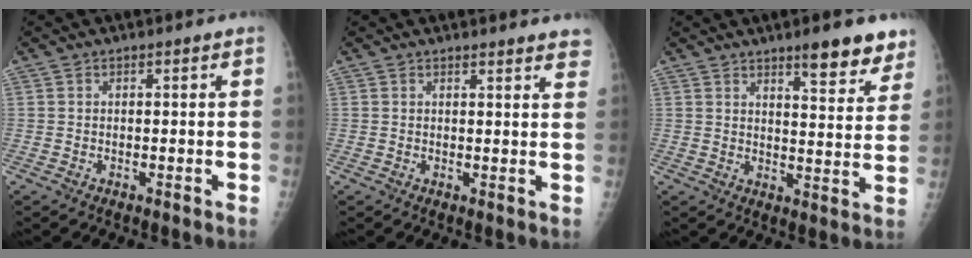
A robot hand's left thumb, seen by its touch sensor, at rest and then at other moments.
{"total": 5.4, "force": [5.0, 1.0, 1.7], "torque": [-0.001, -0.022, 0.040]}
{"total": 10.0, "force": [7.2, 2.8, 6.3], "torque": [-0.051, -0.044, 0.098]}